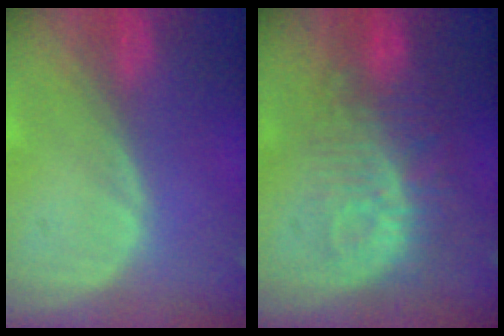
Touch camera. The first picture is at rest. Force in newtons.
{"total": 9.7, "press": 8.7, "slide": 4.1}